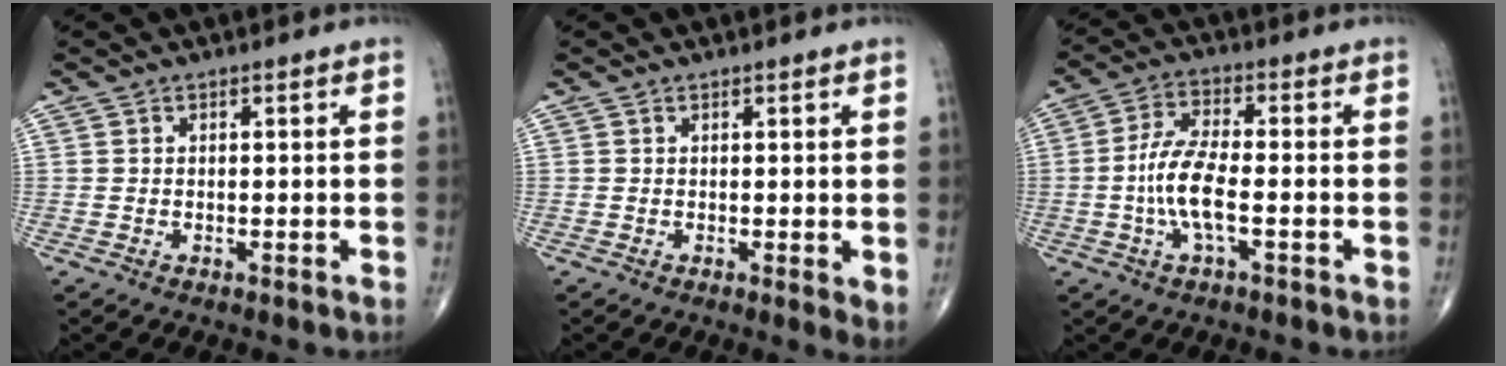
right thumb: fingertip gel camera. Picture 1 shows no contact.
{"total": 2.5, "force": [0.6, 0.9, 2.3], "torque": [-0.034, -0.010, 0.009]}
{"total": 7.6, "force": [-1.7, 2.3, 7.1], "torque": [-0.157, 0.013, -0.036]}